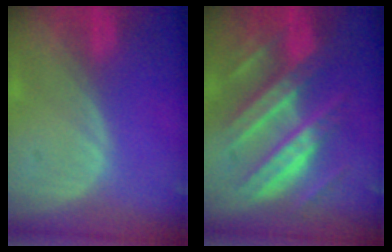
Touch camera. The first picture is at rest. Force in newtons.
{"total": 11.1, "press": 11.0, "slide": 1.0}